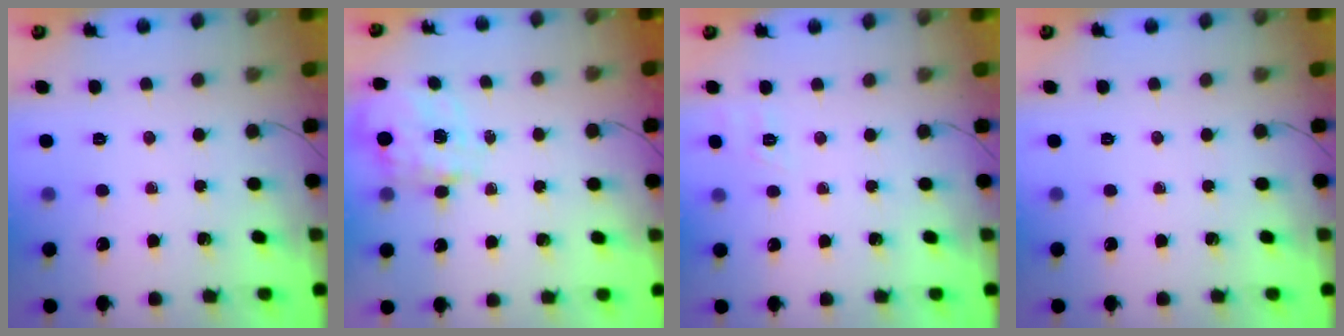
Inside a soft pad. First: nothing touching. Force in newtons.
{"total": 3.5, "press": 3.4, "slide": 0.9}
{"total": 7.6, "press": 7.4, "slide": 1.9}
{"total": 0.0}